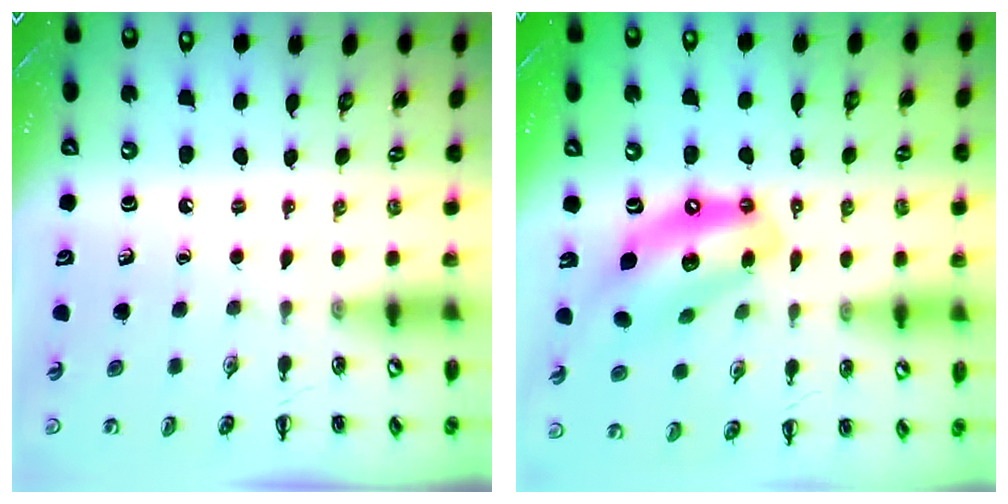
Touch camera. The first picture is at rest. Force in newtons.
{"total": 13.9, "press": 13.4, "slide": 3.8}